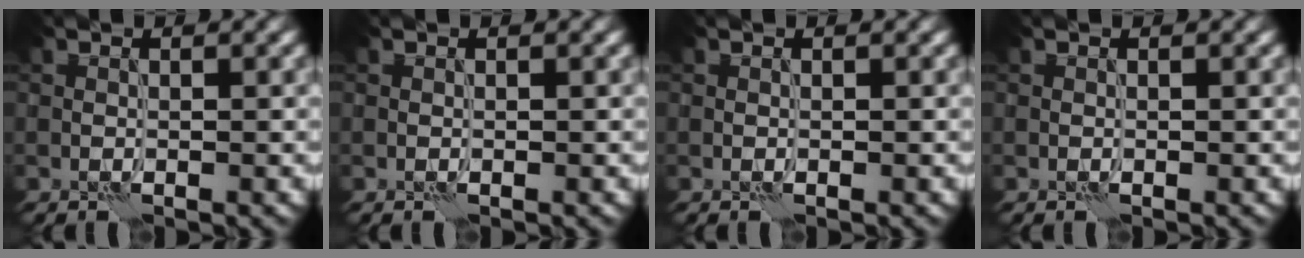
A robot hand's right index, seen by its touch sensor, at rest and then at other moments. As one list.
[{"total": 0.0}, {"total": 0.0}, {"total": 0.0}]